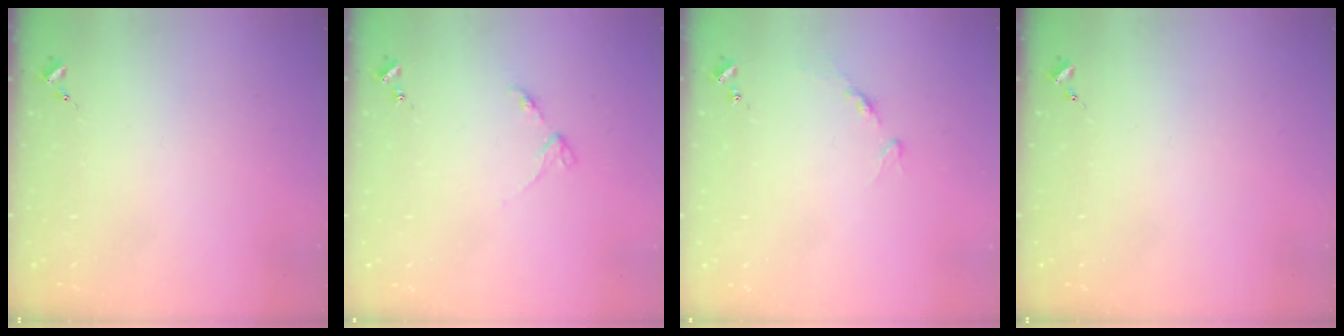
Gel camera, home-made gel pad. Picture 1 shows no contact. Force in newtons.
{"total": 4.0, "press": 4.0, "slide": 0.6}
{"total": 4.9, "press": 4.8, "slide": 0.6}
{"total": 0.0}